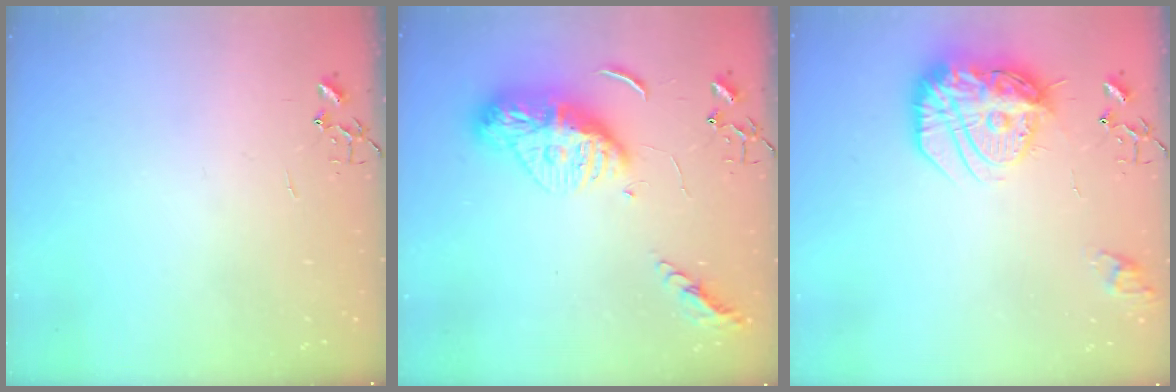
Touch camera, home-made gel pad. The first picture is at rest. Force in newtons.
{"total": 15.4, "press": 15.3, "slide": 1.2}
{"total": 18.9, "press": 18.8, "slide": 1.8}